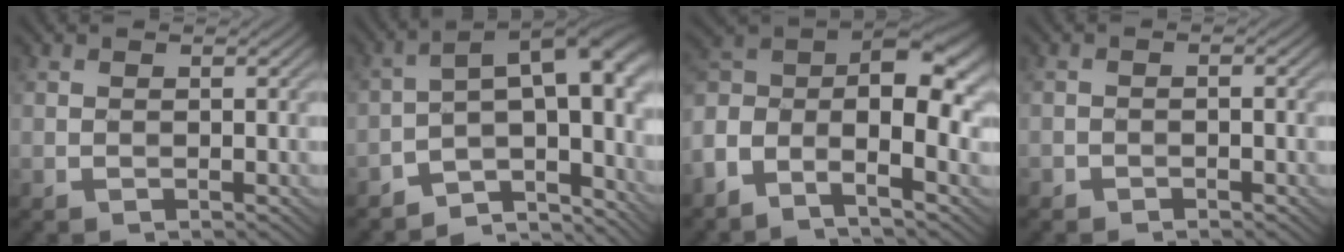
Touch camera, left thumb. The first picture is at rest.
{"total": 11.2, "force": [-6.1, 4.2, 8.4], "torque": [-0.109, 0.007, -0.104]}
{"total": 13.3, "force": [-4.2, 6.5, 10.8], "torque": [-0.218, 0.000, -0.086]}
{"total": 1.0, "force": [-0.9, 0.4, 0.3], "torque": [-0.005, 0.001, -0.019]}